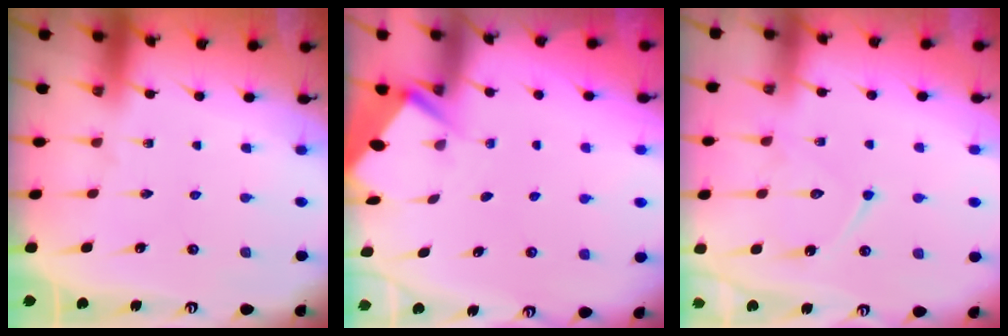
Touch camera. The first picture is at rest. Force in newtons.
{"total": 2.9, "press": 2.9, "slide": 0.4}
{"total": 11.8, "press": 11.7, "slide": 1.0}